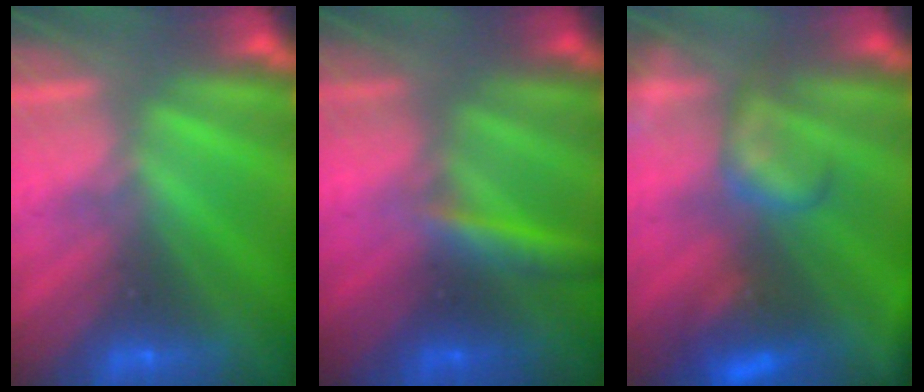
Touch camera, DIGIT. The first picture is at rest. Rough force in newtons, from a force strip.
{"total": 2.7}
{"total": 5.5}